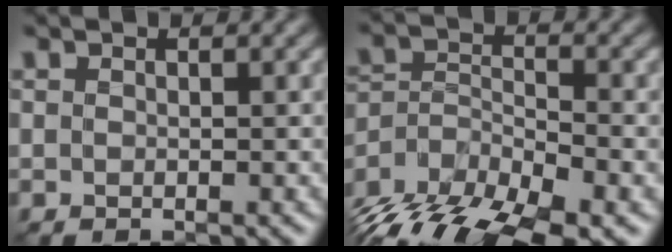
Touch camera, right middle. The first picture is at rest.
{"total": 13.3, "force": [-10.2, 5.2, 6.7], "torque": [-0.121, -0.018, -0.164]}